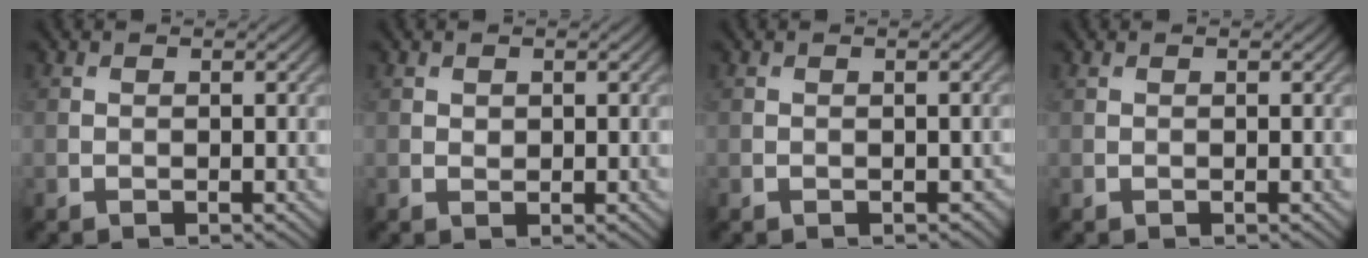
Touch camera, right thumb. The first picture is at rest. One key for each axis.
{"total": 0.6, "fx": 0.3, "fy": 0.5, "fz": 0.2, "tx": -0.004, "ty": -0.005, "tz": 0.008}
{"total": 0.8, "fx": -0.2, "fy": 0.5, "fz": 0.5, "tx": -0.007, "ty": -0.007, "tz": -0.001}
{"total": 0.0}